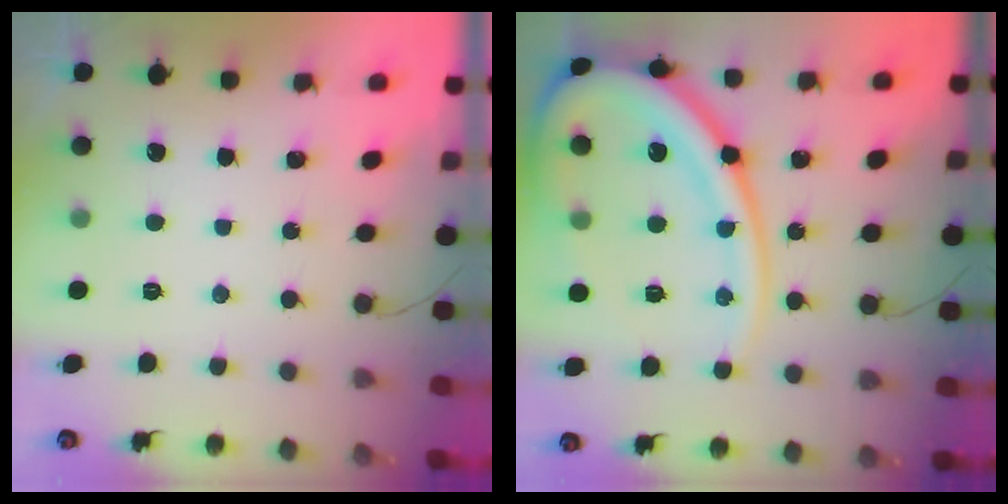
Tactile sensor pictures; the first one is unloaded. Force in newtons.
{"total": 25.0, "press": 24.9, "slide": 2.8}